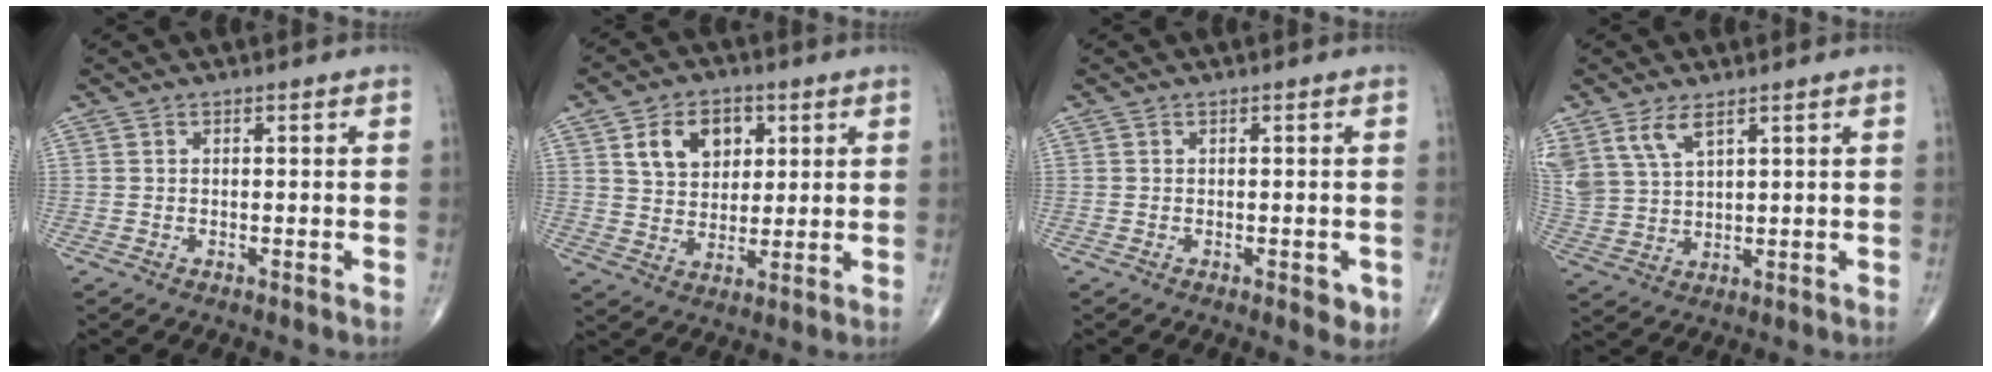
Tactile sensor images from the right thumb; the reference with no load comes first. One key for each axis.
{"total": 9.9, "fx": 3.8, "fy": 7.0, "fz": 5.8, "tx": -0.063, "ty": -0.014, "tz": 0.068}
{"total": 3.0, "fx": -0.9, "fy": 1.3, "fz": 2.6, "tx": -0.022, "ty": -0.005, "tz": -0.009}
{"total": 8.2, "fx": 5.0, "fy": 4.0, "fz": 5.2, "tx": -0.106, "ty": -0.010, "tz": 0.112}